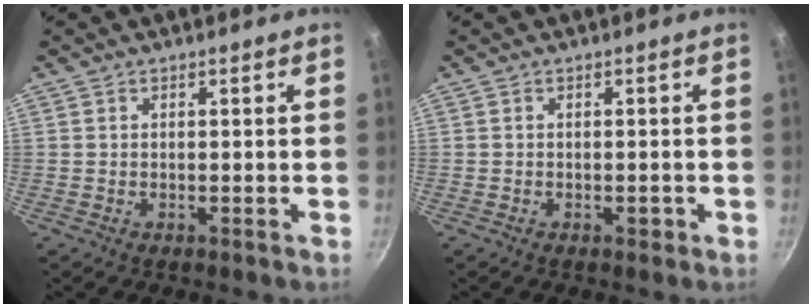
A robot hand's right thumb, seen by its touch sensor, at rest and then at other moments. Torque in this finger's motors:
{"motor_torque": [0.45, 0.02, 0.54, -0.54, 0.06]}